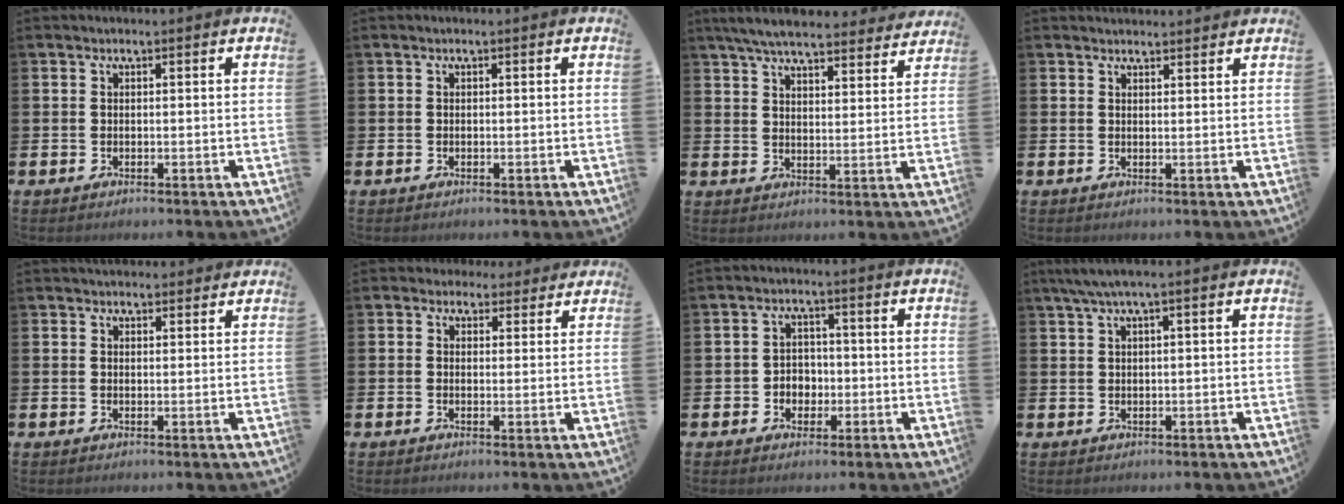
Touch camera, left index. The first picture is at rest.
{"total": 0.0}
{"total": 6.6, "force": [6.2, 0.9, 1.9], "torque": [-0.056, -0.030, 0.111]}
{"total": 1.9, "force": [1.9, 0.3, 0.0], "torque": [0.005, -0.008, 0.033]}
{"total": 2.2, "force": [2.1, 0.7, -0.1], "torque": [0.005, -0.005, 0.037]}
{"total": 2.7, "force": [2.2, 1.6, -0.2], "torque": [0.009, -0.007, 0.036]}
{"total": 3.0, "force": [-0.7, 2.7, 1.0], "torque": [-0.018, 0.004, -0.022]}
{"total": 2.5, "force": [1.5, -0.1, 2.1], "torque": [-0.048, 0.005, 0.027]}